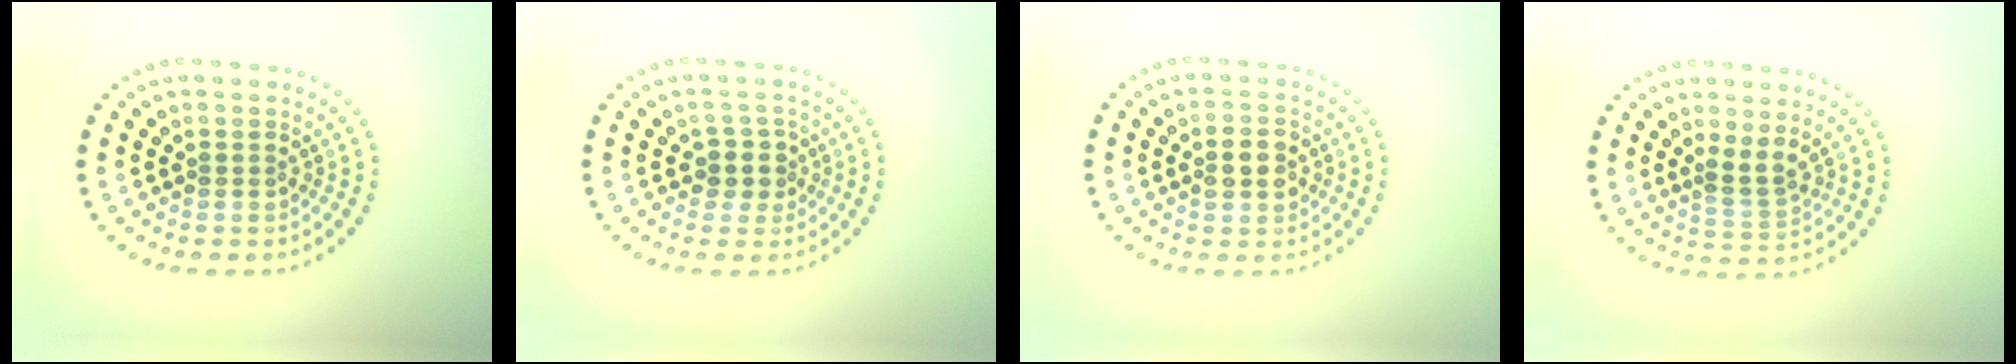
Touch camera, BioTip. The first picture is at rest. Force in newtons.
{"total": 2.2, "press": 1.9, "slide": 1.1}
{"total": 2.8, "press": 2.8, "slide": 0.2}
{"total": 1.9, "press": 1.4, "slide": 1.4}